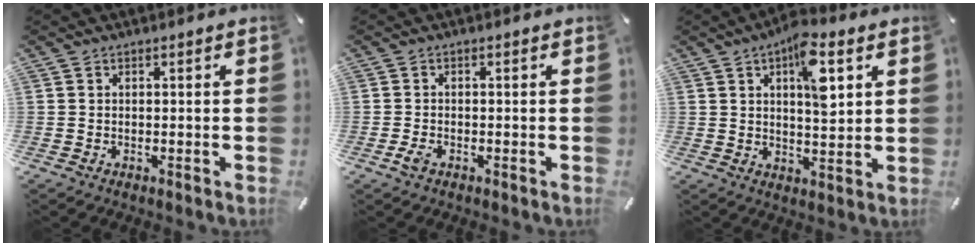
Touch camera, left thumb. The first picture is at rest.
{"total": 2.0, "force": [-1.0, 1.0, 1.4], "torque": [-0.031, -0.001, -0.019]}
{"total": 10.2, "force": [4.4, 4.2, 8.2], "torque": [-0.112, -0.019, 0.067]}